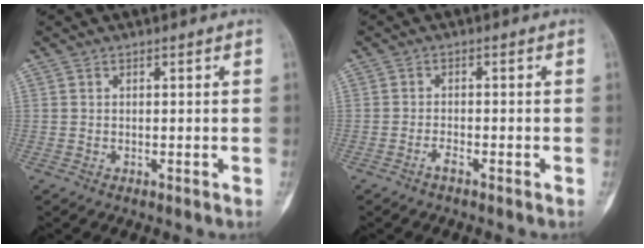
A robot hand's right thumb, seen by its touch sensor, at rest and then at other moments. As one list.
[{"total": 1.5, "force": [-1.1, 0.3, 0.9], "torque": [-0.018, 0.006, -0.023]}]